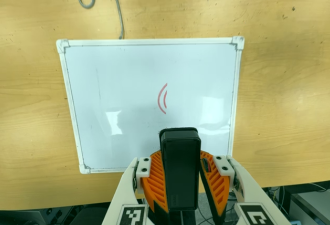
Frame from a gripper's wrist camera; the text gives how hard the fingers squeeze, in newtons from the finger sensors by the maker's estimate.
{"total": 7.9, "left": 8.7, "right": 7.2}